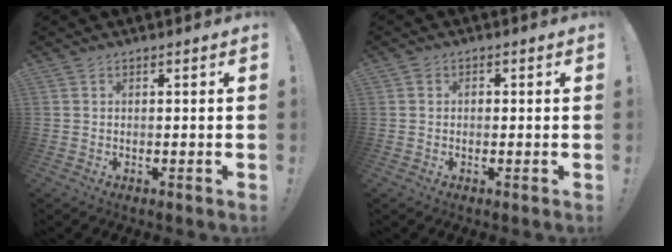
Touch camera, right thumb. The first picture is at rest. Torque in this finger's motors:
{"motor_torque": [-0.25, 0.00, 0.11, 0.04, -0.05]}